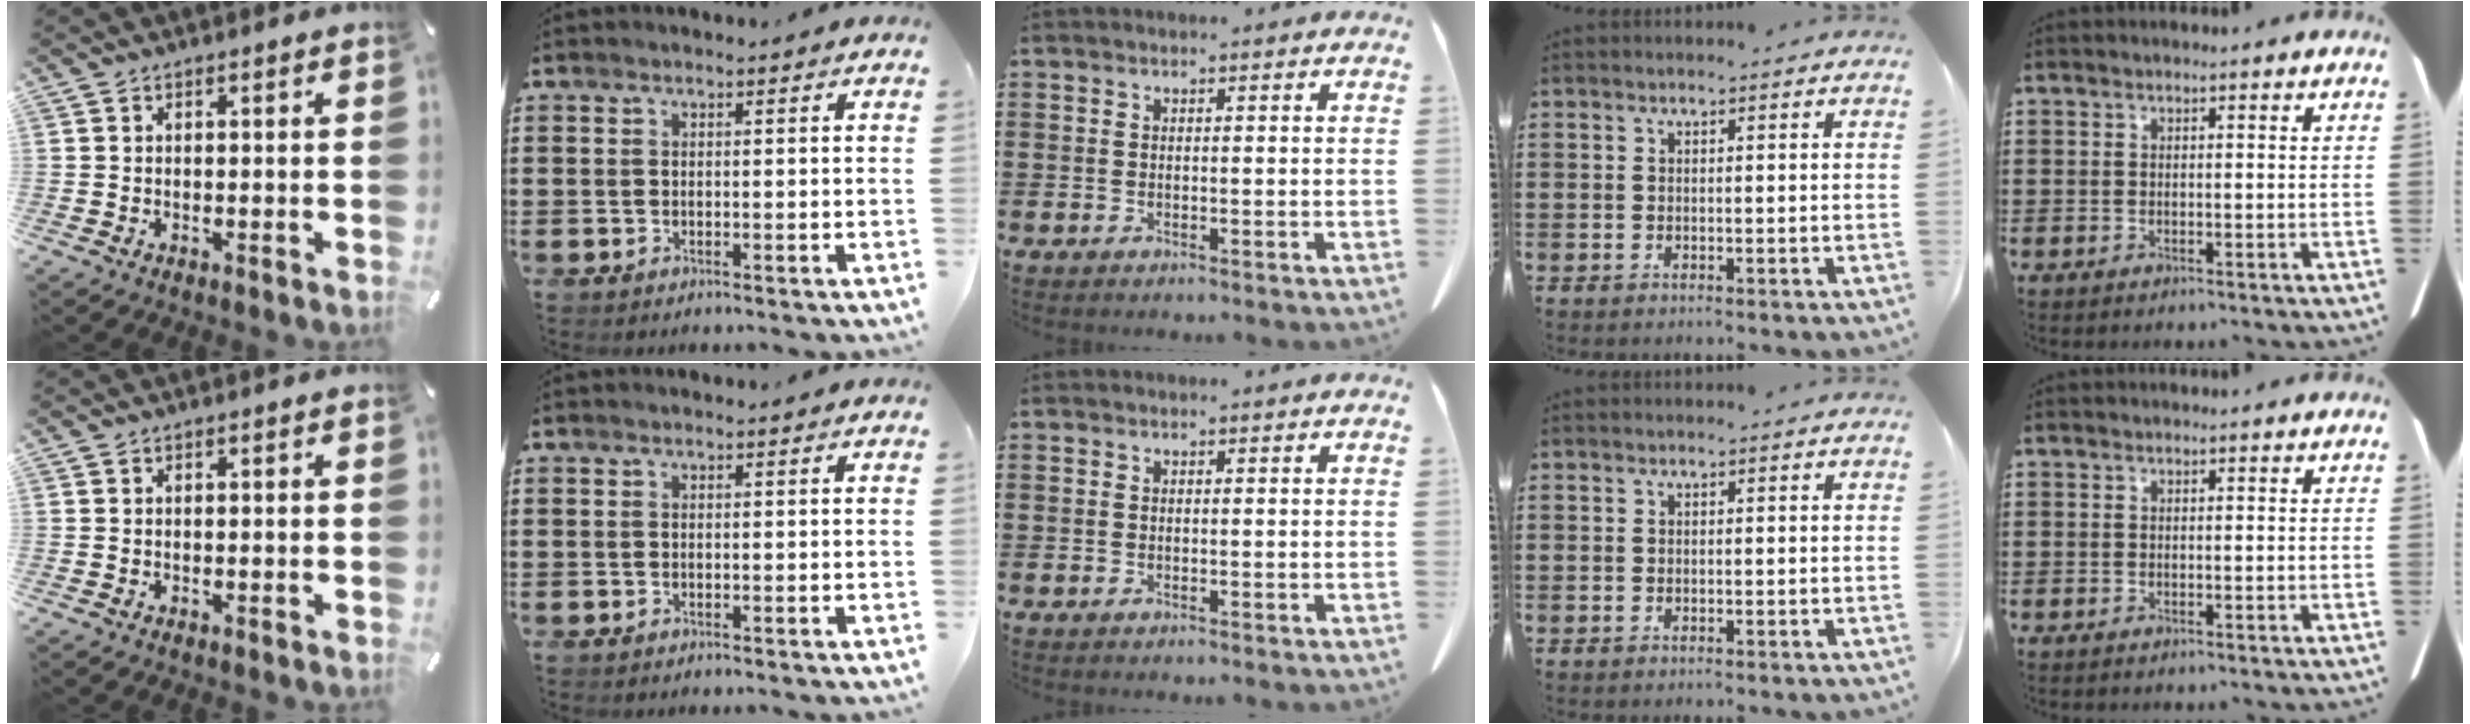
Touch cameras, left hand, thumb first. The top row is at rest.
{}